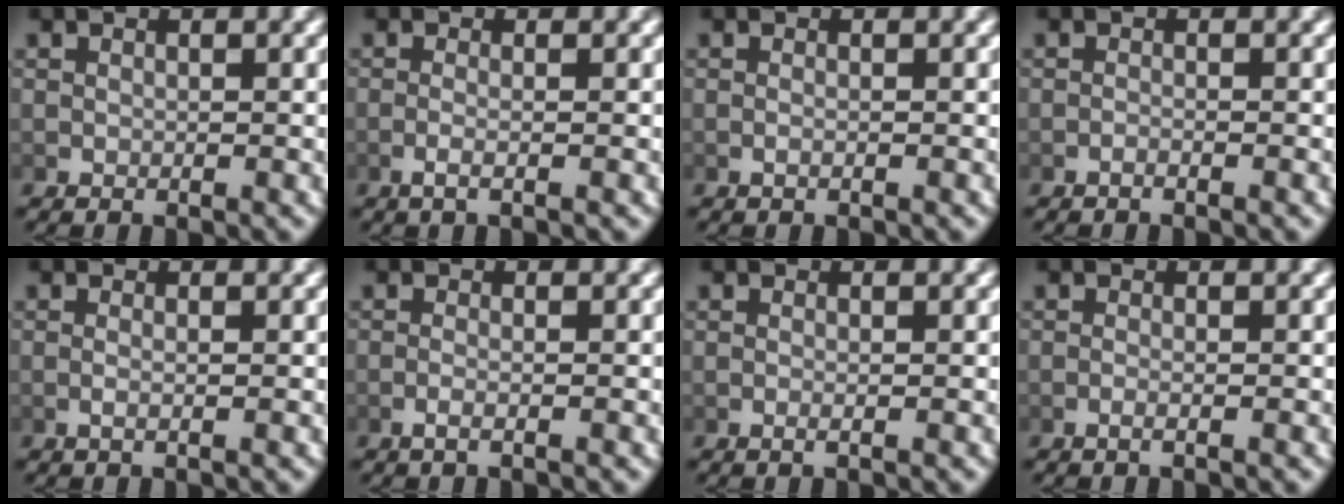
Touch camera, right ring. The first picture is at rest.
{"total": 1.6, "force": [-0.9, 0.1, 1.3], "torque": [-0.039, -0.011, -0.013]}
{"total": 0.5, "force": [-0.4, 0.0, 0.3], "torque": [-0.010, -0.002, -0.008]}
{"total": 0.9, "force": [-0.8, 0.0, 0.3], "torque": [-0.012, 0.000, -0.018]}
{"total": 0.8, "force": [-0.3, -0.1, 0.8], "torque": [-0.022, -0.009, -0.004]}
{"total": 1.3, "force": [-1.0, 0.0, 0.9], "torque": [-0.028, -0.009, -0.015]}
{"total": 0.7, "force": [-0.2, -0.1, 0.7], "torque": [-0.014, -0.002, -0.004]}
{"total": 1.0, "force": [-0.8, 0.0, 0.6], "torque": [-0.020, -0.005, -0.013]}